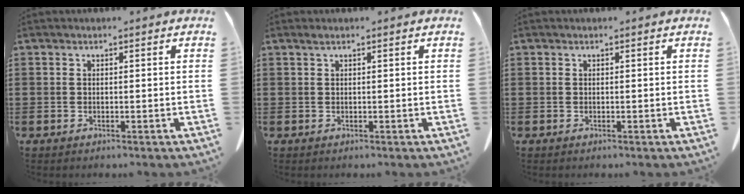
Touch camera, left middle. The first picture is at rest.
{"total": 0.6, "force": [0.4, 0.0, 0.5], "torque": [-0.010, -0.002, 0.008]}
{"total": 0.0}